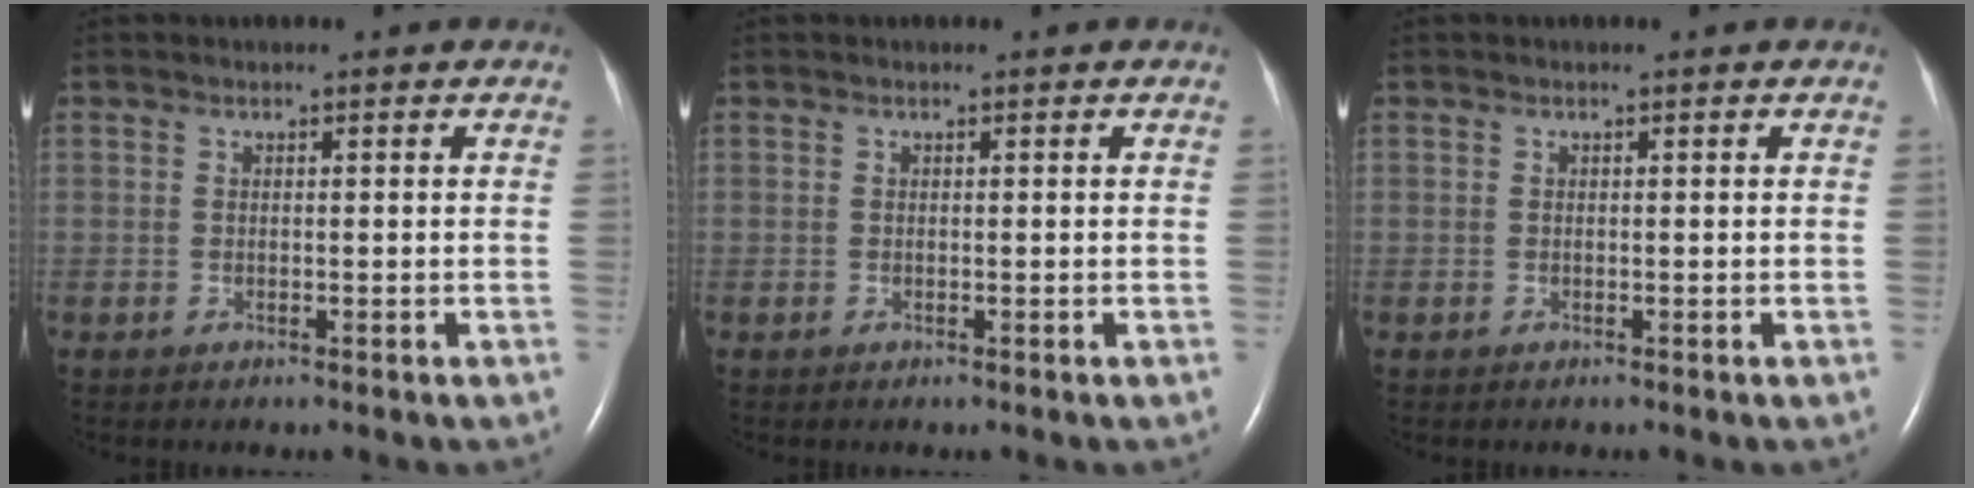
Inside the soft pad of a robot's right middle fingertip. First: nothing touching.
{"total": 0.0}
{"total": 0.0}